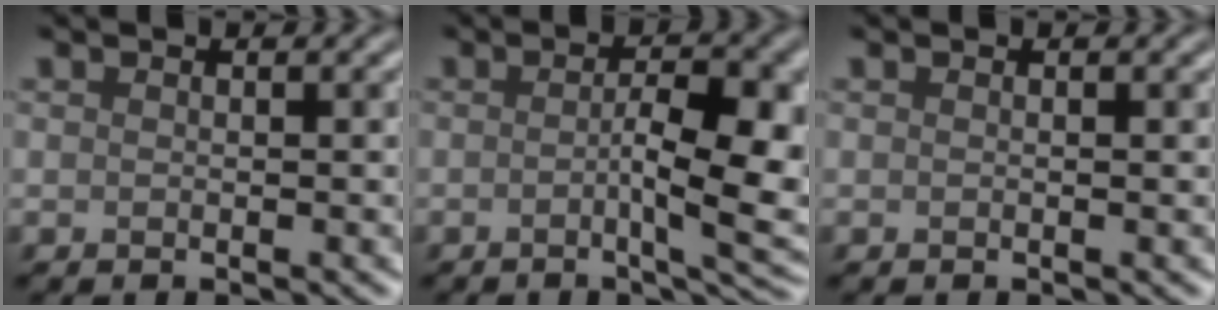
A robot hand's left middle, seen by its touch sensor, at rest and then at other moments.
{"total": 7.2, "force": [-0.8, 1.9, 6.9], "torque": [-0.099, -0.005, -0.007]}
{"total": 0.0}